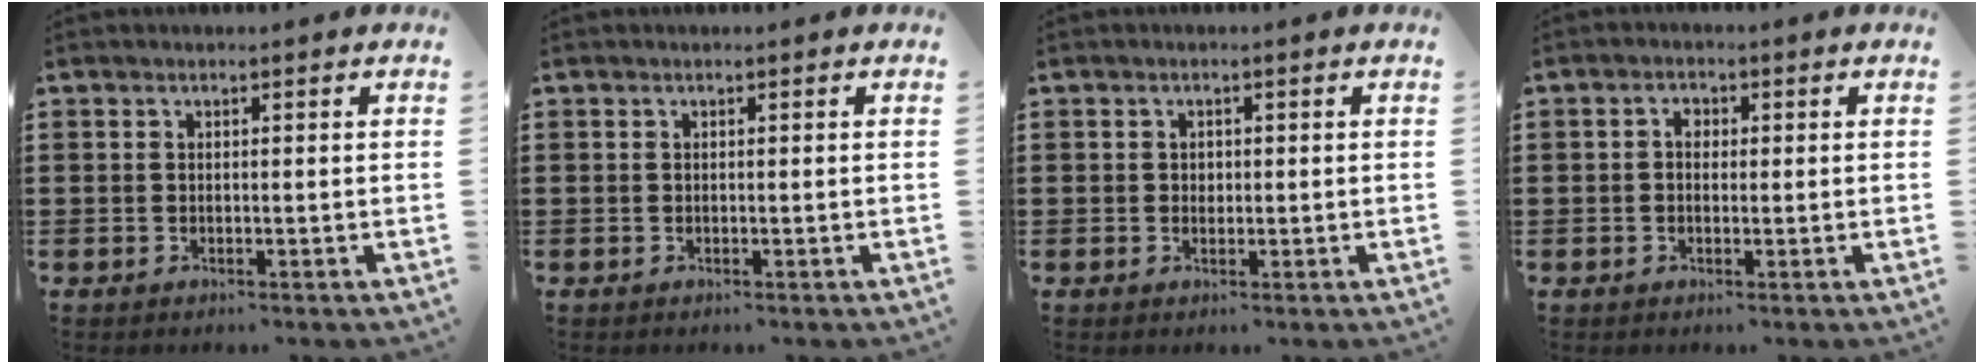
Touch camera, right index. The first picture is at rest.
{"total": 0.0}
{"total": 0.9, "force": [0.1, 0.8, 0.5], "torque": [-0.012, 0.004, 0.002]}
{"total": 1.7, "force": [-0.1, 1.1, 1.3], "torque": [-0.026, 0.007, -0.003]}